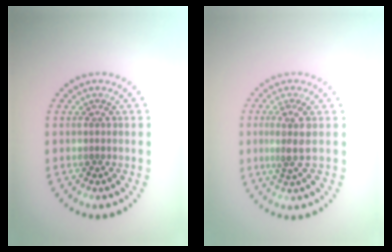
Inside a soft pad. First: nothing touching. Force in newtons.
{"total": 2.5, "press": 1.9, "slide": 1.5}